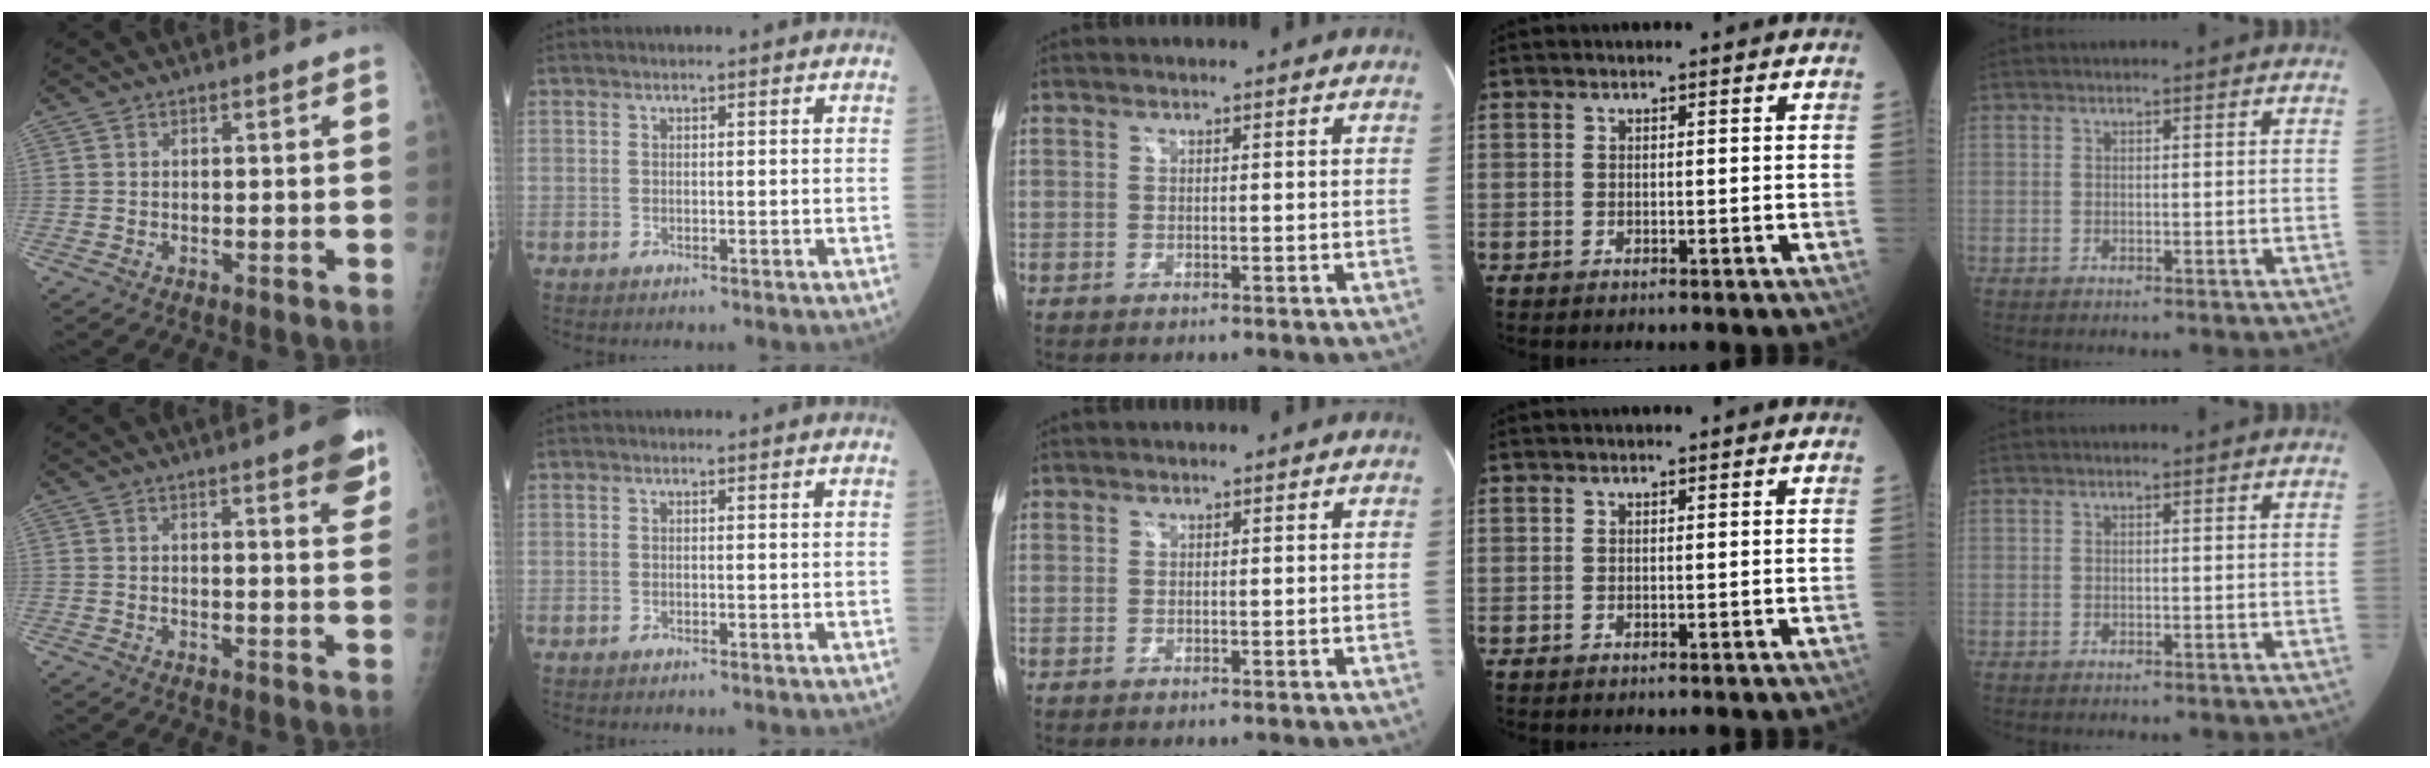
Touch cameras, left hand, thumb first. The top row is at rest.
{"thumb": {"total": 6.8, "force": [3.9, 1.4, 5.3], "torque": [-0.053, -0.014, 0.045]}, "middle": {"total": 0.8, "force": [0.7, 0.4, 0.0], "torque": [0.001, 0.002, 0.011]}}